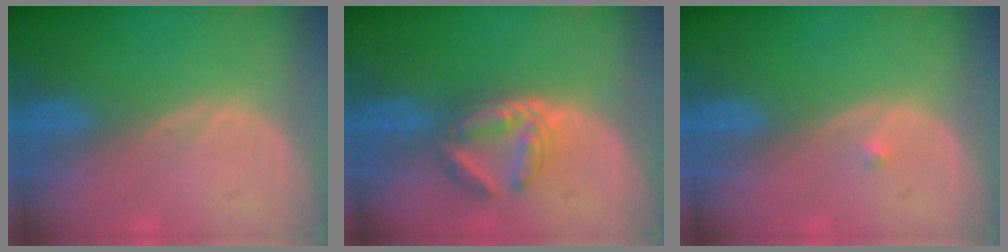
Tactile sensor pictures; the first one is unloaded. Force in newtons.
{"total": 6.0, "press": 5.3, "slide": 2.7}
{"total": 0.5, "press": 0.4, "slide": 0.3}